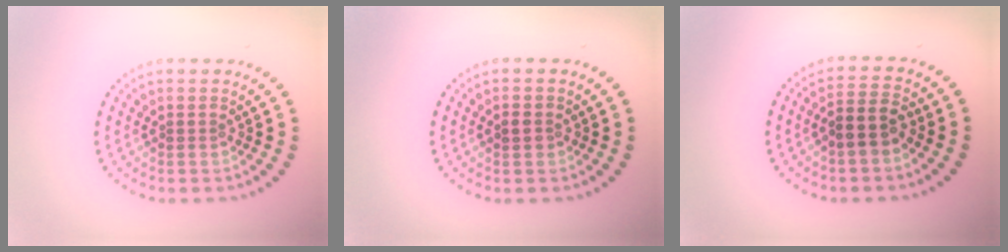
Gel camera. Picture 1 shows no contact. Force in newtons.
{"total": 1.2, "press": 1.2, "slide": 0.2}
{"total": 2.8, "press": 2.5, "slide": 1.2}